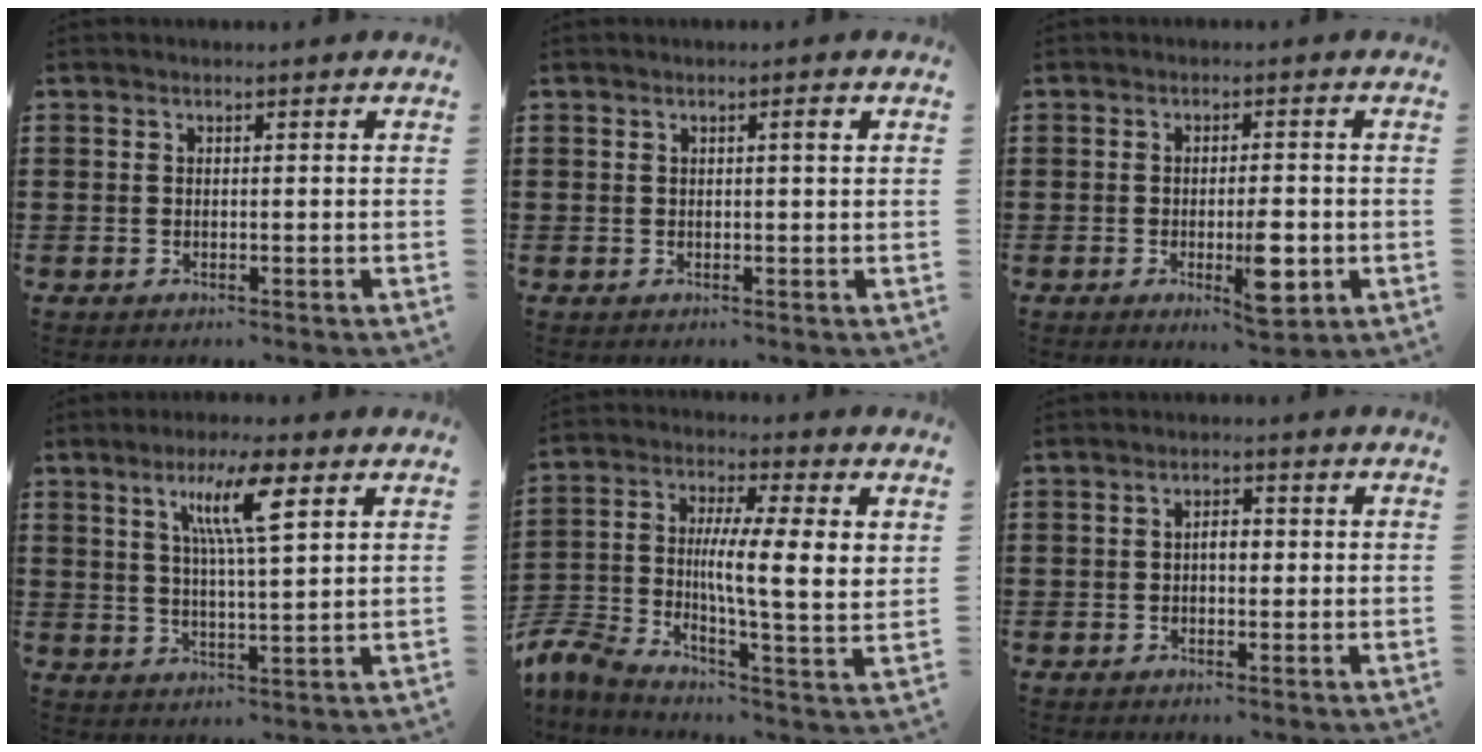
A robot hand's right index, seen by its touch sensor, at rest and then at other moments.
{"total": 1.4, "force": [0.5, 0.1, 1.3], "torque": [-0.016, -0.001, 0.006]}
{"total": 6.7, "force": [-1.9, 2.0, 6.1], "torque": [-0.094, -0.006, -0.030]}
{"total": 8.3, "force": [3.9, 1.0, 7.2], "torque": [-0.144, 0.004, 0.061]}
{"total": 8.8, "force": [1.5, 2.5, 8.3], "torque": [-0.163, -0.018, 0.021]}
{"total": 2.4, "force": [0.0, 1.0, 2.1], "torque": [-0.040, 0.004, -0.002]}